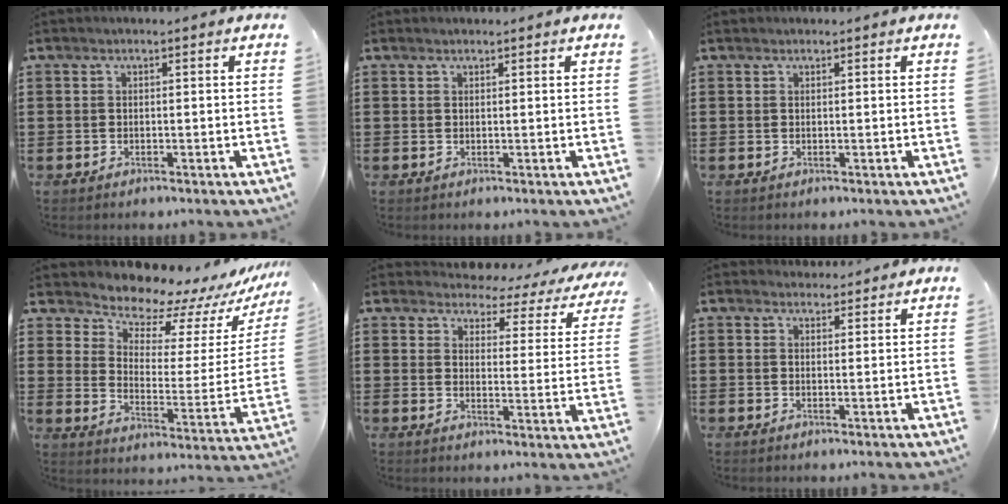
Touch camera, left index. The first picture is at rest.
{"total": 0.5, "force": [0.5, 0.2, 0.1], "torque": [-0.003, 0.001, 0.010]}
{"total": 0.6, "force": [0.4, 0.4, 0.0], "torque": [-0.001, 0.003, 0.008]}
{"total": 8.3, "force": [7.9, 2.4, 1.0], "torque": [-0.043, -0.075, 0.137]}
{"total": 3.1, "force": [2.7, 1.2, 0.8], "torque": [-0.027, -0.021, 0.038]}
{"total": 2.1, "force": [2.0, 0.7, 0.0], "torque": [0.003, -0.002, 0.037]}